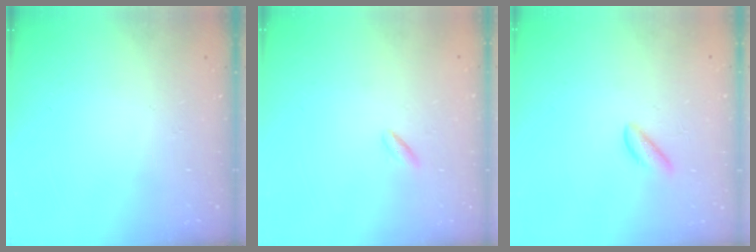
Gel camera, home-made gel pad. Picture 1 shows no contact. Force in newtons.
{"total": 1.3, "press": 1.1, "slide": 0.7}
{"total": 2.3, "press": 2.3, "slide": 0.3}